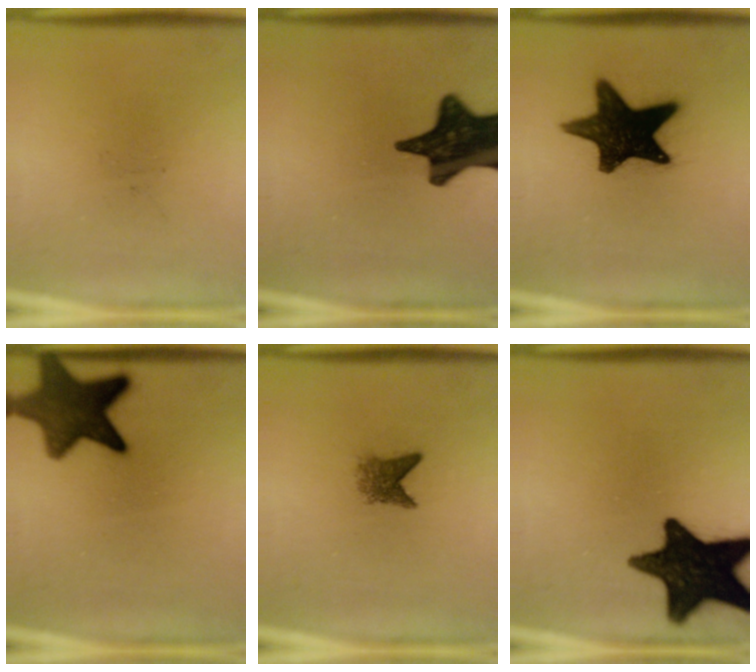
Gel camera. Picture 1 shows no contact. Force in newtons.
{"total": 16.6}
{"total": 16.3}
{"total": 12.7}
{"total": 2.6}
{"total": 18.0}